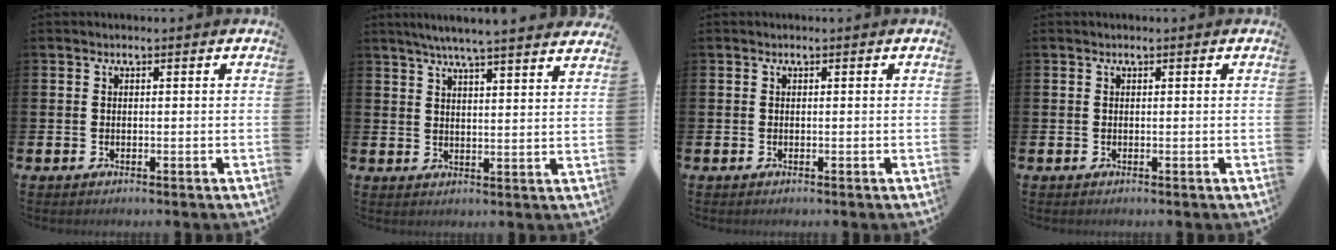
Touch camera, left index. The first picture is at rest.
{"total": 6.0, "force": [5.6, -0.4, 2.0], "torque": [-0.051, -0.025, 0.098]}
{"total": 0.0}
{"total": 0.0}